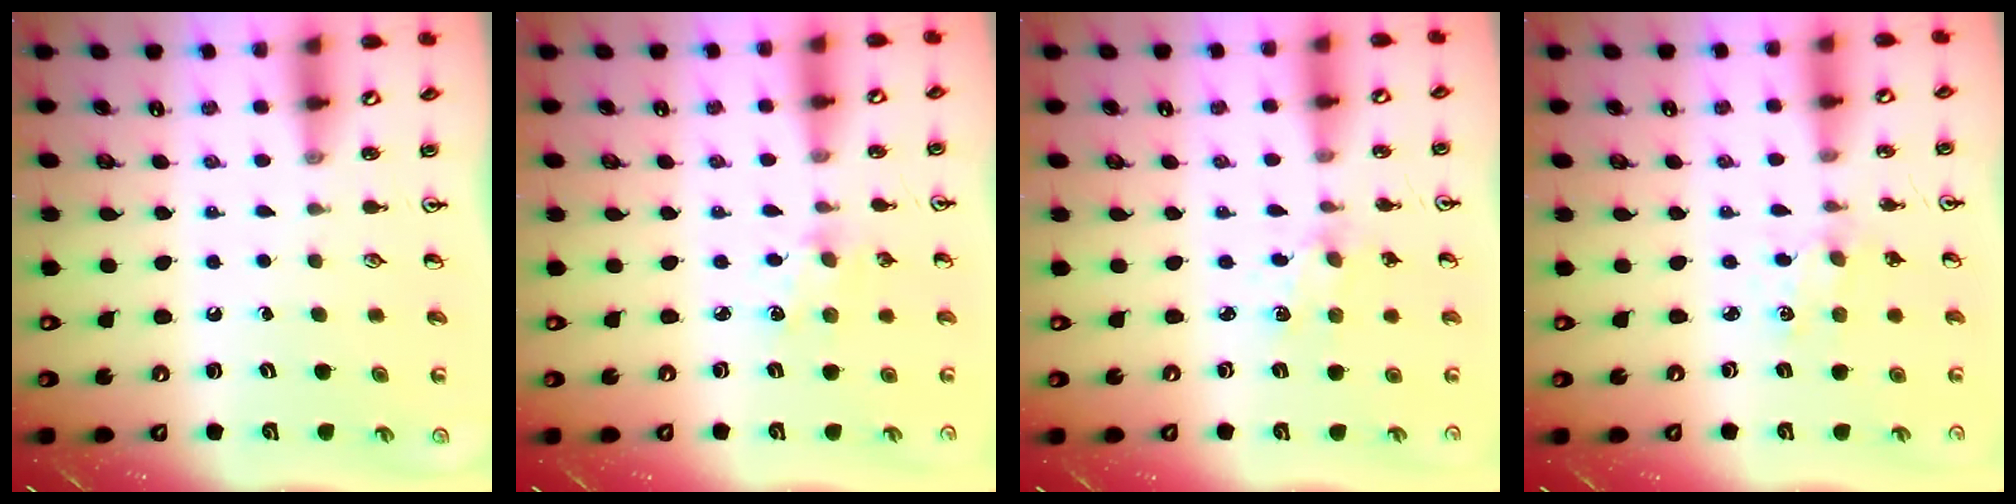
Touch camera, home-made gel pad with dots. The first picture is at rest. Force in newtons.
{"total": 4.9, "press": 4.9, "slide": 0.7}
{"total": 2.0, "press": 2.0, "slide": 0.4}
{"total": 1.1, "press": 1.1, "slide": 0.3}